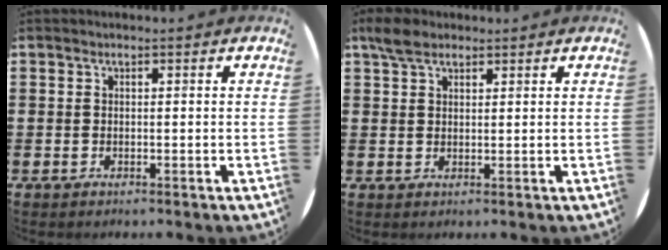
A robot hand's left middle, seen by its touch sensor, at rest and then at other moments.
{"total": 3.1, "force": [2.5, 1.4, 1.2], "torque": [-0.021, 0.004, 0.046]}